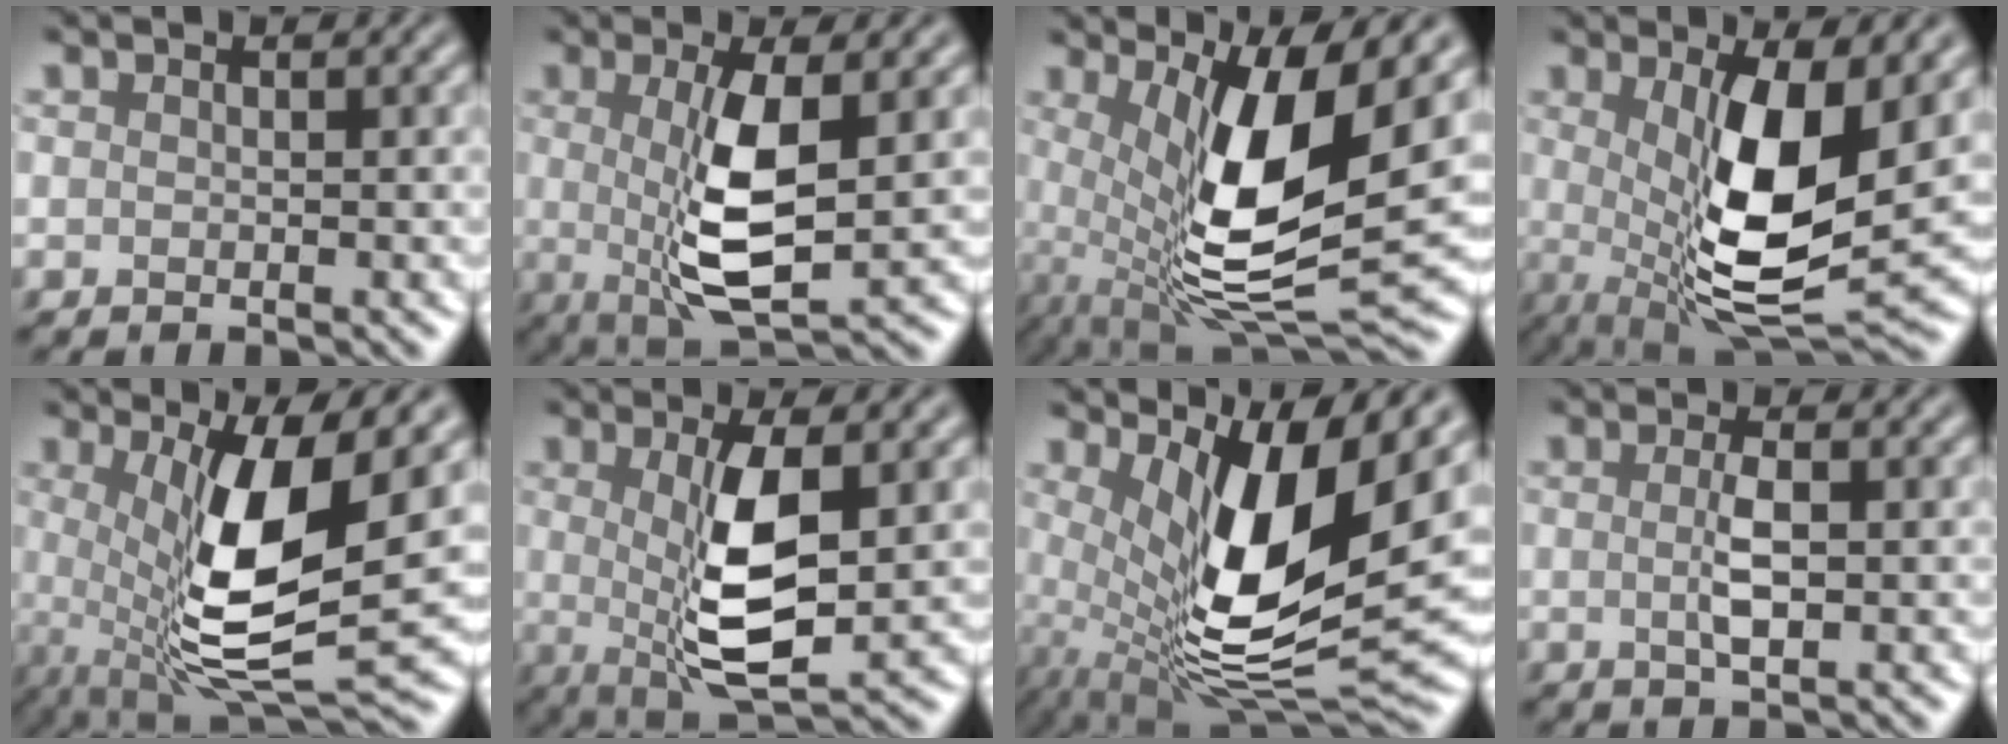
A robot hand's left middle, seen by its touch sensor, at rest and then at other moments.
{"total": 6.6, "force": [0.1, 1.9, 6.4], "torque": [-0.124, -0.013, 0.005]}
{"total": 11.8, "force": [1.3, 3.4, 11.2], "torque": [-0.205, -0.019, 0.029]}
{"total": 9.8, "force": [0.4, 3.1, 9.3], "torque": [-0.166, -0.024, 0.014]}
{"total": 10.7, "force": [0.8, 3.0, 10.2], "torque": [-0.178, -0.016, 0.017]}
{"total": 7.0, "force": [0.2, 2.1, 6.7], "torque": [-0.124, -0.012, 0.007]}
{"total": 12.0, "force": [2.1, 3.8, 11.2], "torque": [-0.208, -0.018, 0.044]}
{"total": 2.2, "force": [-0.2, 0.4, 2.2], "torque": [-0.049, -0.003, -0.002]}